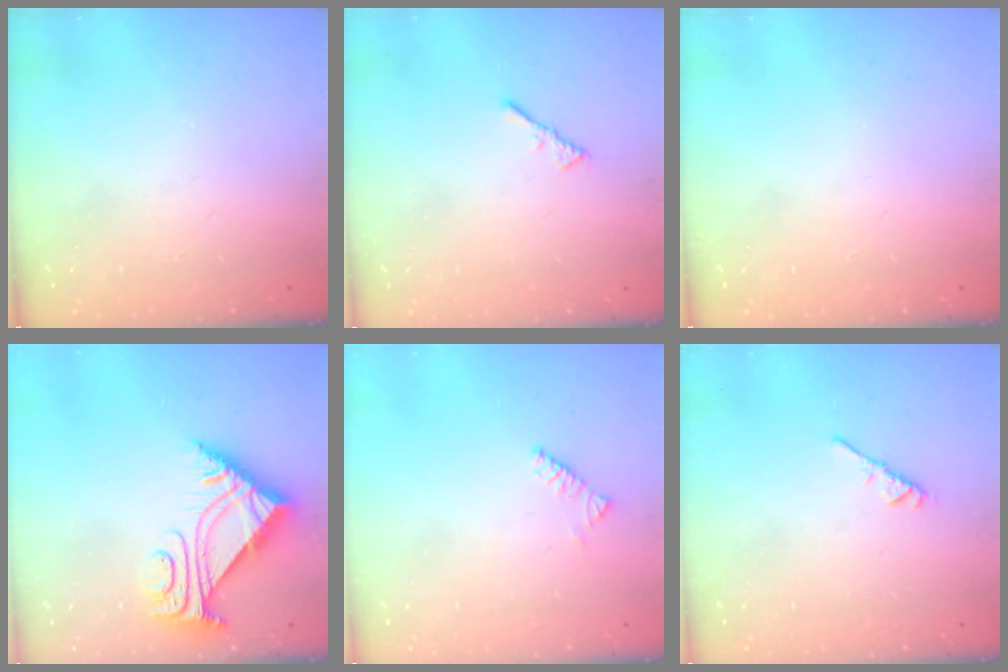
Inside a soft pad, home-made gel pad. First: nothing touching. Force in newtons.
{"total": 2.2, "press": 2.1, "slide": 0.5}
{"total": 0.0}
{"total": 7.2, "press": 7.1, "slide": 0.9}
{"total": 2.9, "press": 2.9, "slide": 0.5}
{"total": 3.1, "press": 3.0, "slide": 0.7}